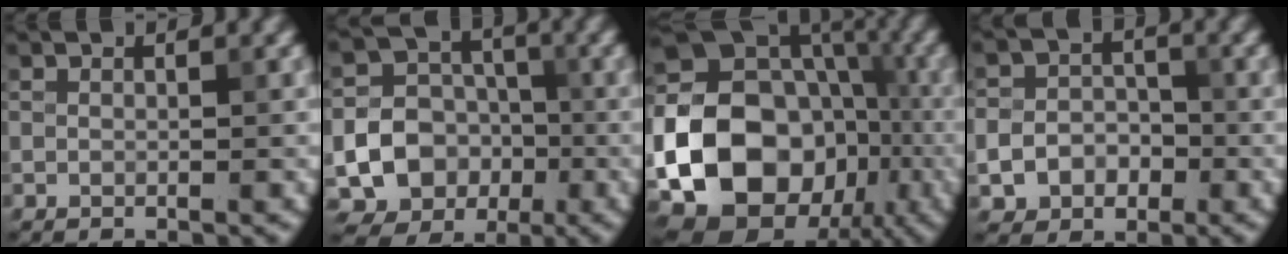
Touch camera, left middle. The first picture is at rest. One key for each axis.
{"total": 15.9, "fx": -4.5, "fy": 14.7, "fz": 4.1, "tx": -0.110, "ty": -0.029, "tz": -0.085}
{"total": 23.4, "fx": -6.3, "fy": 19.4, "fz": 11.6, "tx": -0.216, "ty": -0.016, "tz": -0.139}
{"total": 5.0, "fx": -2.0, "fy": 4.2, "fz": 1.8, "tx": -0.008, "ty": -0.004, "tz": -0.048}